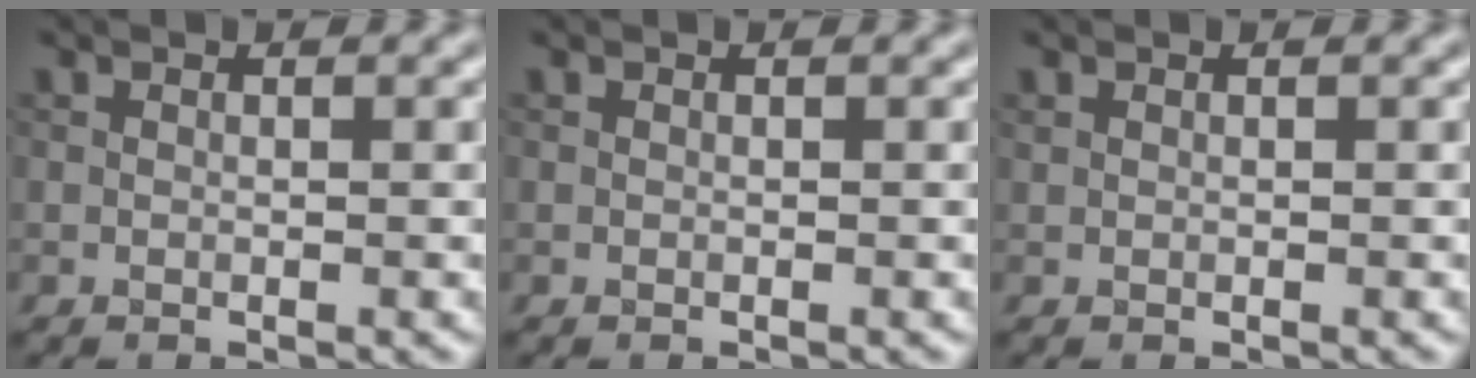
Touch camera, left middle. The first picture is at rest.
{"total": 0.0}
{"total": 0.0}